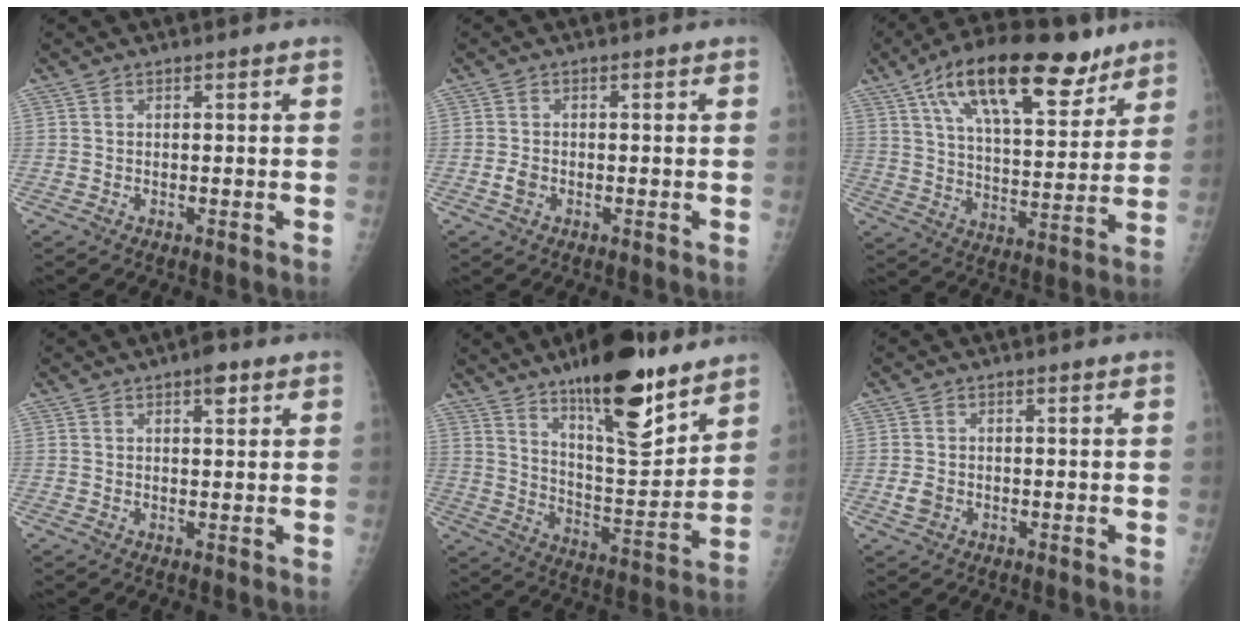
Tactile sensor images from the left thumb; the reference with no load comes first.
{"total": 1.9, "force": [-0.6, 1.4, 1.1], "torque": [-0.018, 0.002, -0.011]}
{"total": 22.3, "force": [13.3, 9.1, 15.4], "torque": [-0.219, -0.032, 0.220]}
{"total": 2.9, "force": [1.6, 1.2, 2.1], "torque": [-0.020, -0.004, 0.020]}
{"total": 19.7, "force": [13.5, 5.6, 13.2], "torque": [-0.170, -0.087, 0.220]}
{"total": 2.1, "force": [-0.5, 1.7, 1.1], "torque": [-0.018, 0.001, -0.008]}